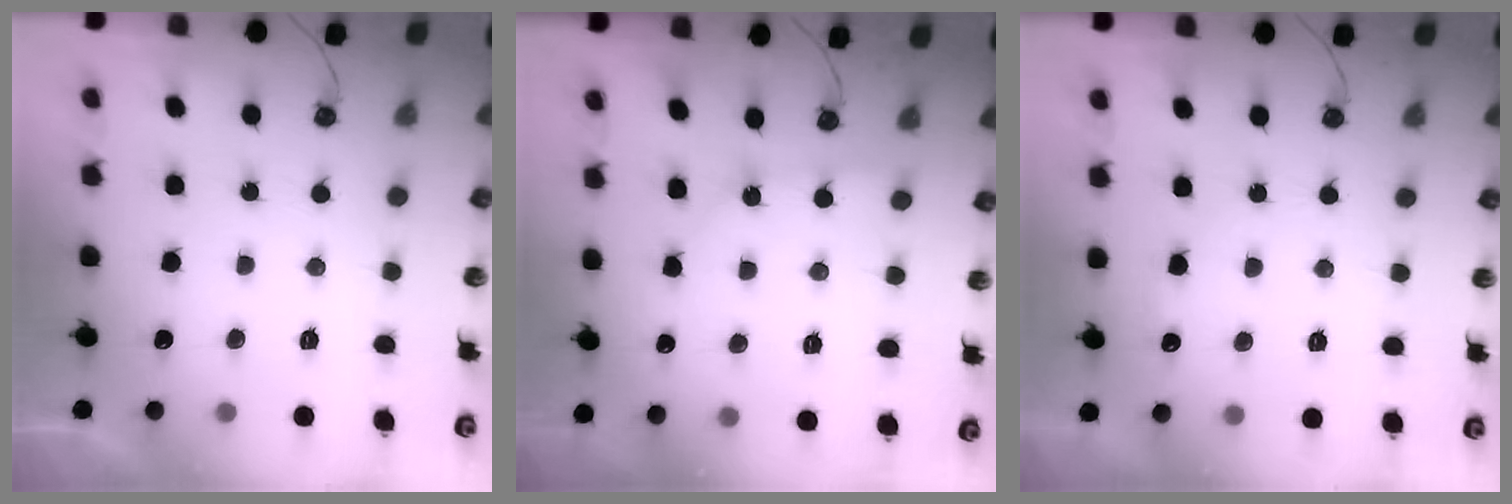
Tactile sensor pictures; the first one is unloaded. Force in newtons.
{"total": 2.2, "press": 2.2, "slide": 0.2}
{"total": 4.1, "press": 4.0, "slide": 0.5}